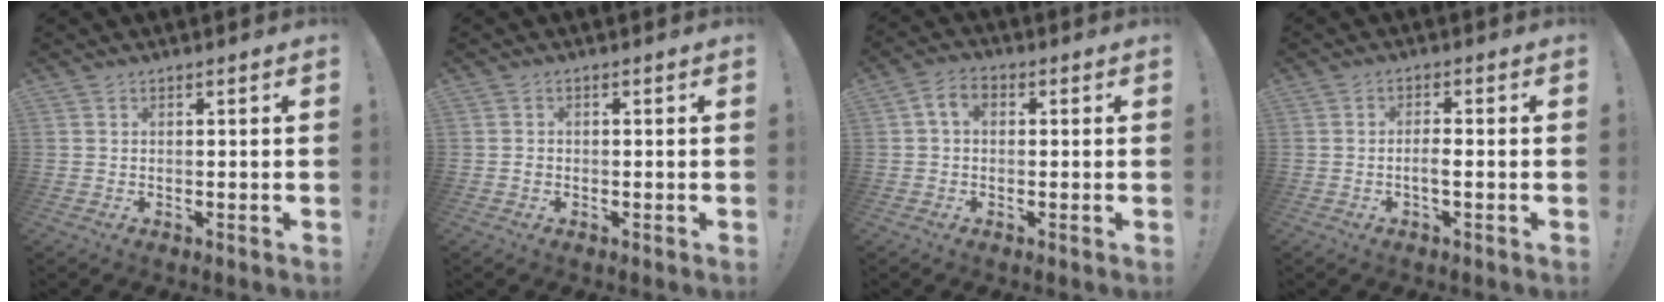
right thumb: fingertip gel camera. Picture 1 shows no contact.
{"total": 0.8, "force": [-0.3, 0.7, 0.0], "torque": [0.001, 0.004, -0.005]}
{"total": 4.8, "force": [0.8, 3.3, 3.4], "torque": [-0.060, 0.008, 0.017]}
{"total": 3.4, "force": [-1.2, 0.6, 3.1], "torque": [-0.066, 0.001, -0.022]}